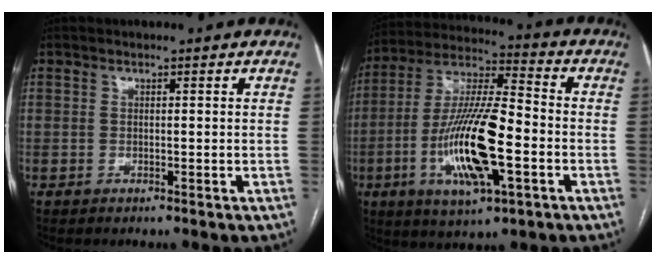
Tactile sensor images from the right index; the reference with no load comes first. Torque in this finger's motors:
{"motor_torque": [1.46, -0.68, 0.58, 0.21]}